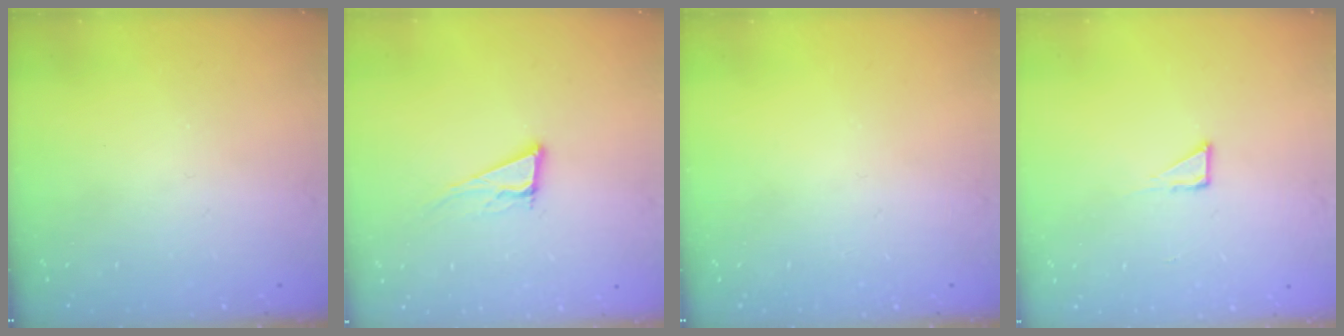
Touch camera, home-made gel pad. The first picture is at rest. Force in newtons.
{"total": 11.3, "press": 10.9, "slide": 3.3}
{"total": 0.0}
{"total": 2.7, "press": 2.7, "slide": 0.2}